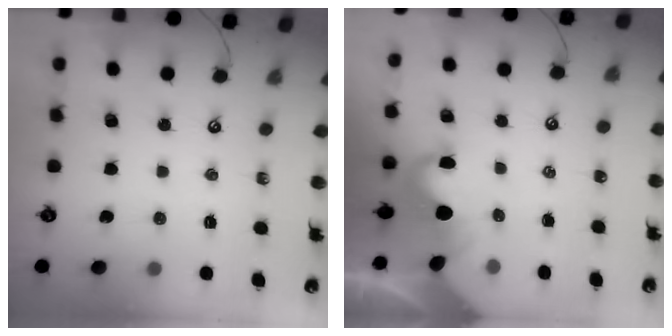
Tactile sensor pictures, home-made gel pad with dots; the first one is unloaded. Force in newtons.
{"total": 1.7, "press": 1.7, "slide": 0.2}